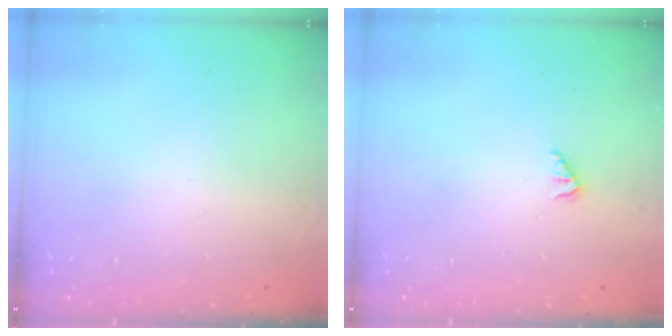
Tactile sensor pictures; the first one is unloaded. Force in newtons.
{"total": 0.0}